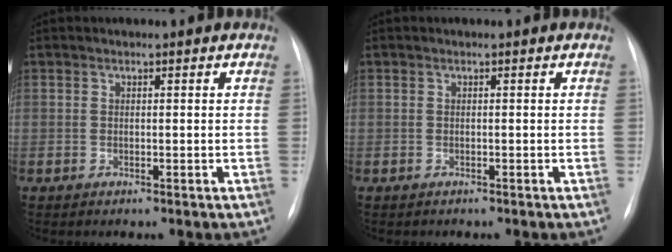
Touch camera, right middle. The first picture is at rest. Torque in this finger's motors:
{"motor_torque": [-0.22, 0.16, 0.00, 0.00]}